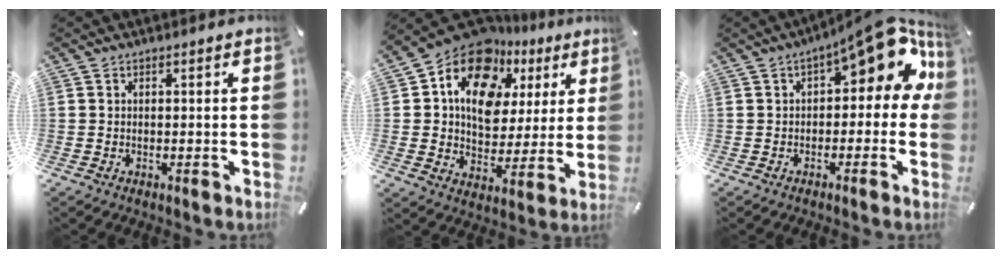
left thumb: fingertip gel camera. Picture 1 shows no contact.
{"total": 16.2, "force": [9.0, 11.2, 7.7], "torque": [-0.141, -0.056, 0.163]}
{"total": 13.4, "force": [5.5, 5.8, 10.7], "torque": [-0.134, -0.040, 0.089]}